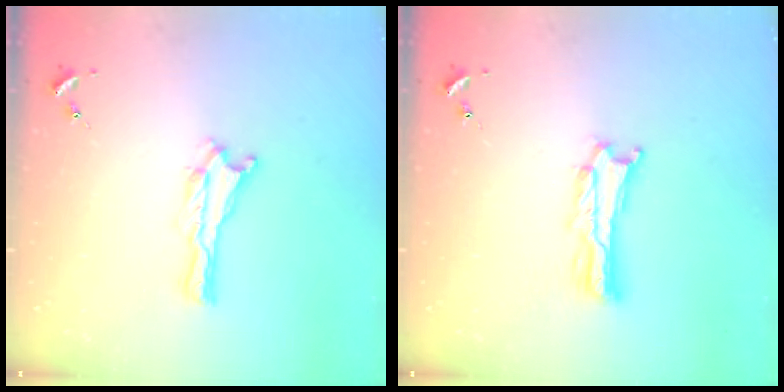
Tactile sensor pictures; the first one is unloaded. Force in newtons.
{"total": 2.0, "press": 2.0, "slide": 0.3}